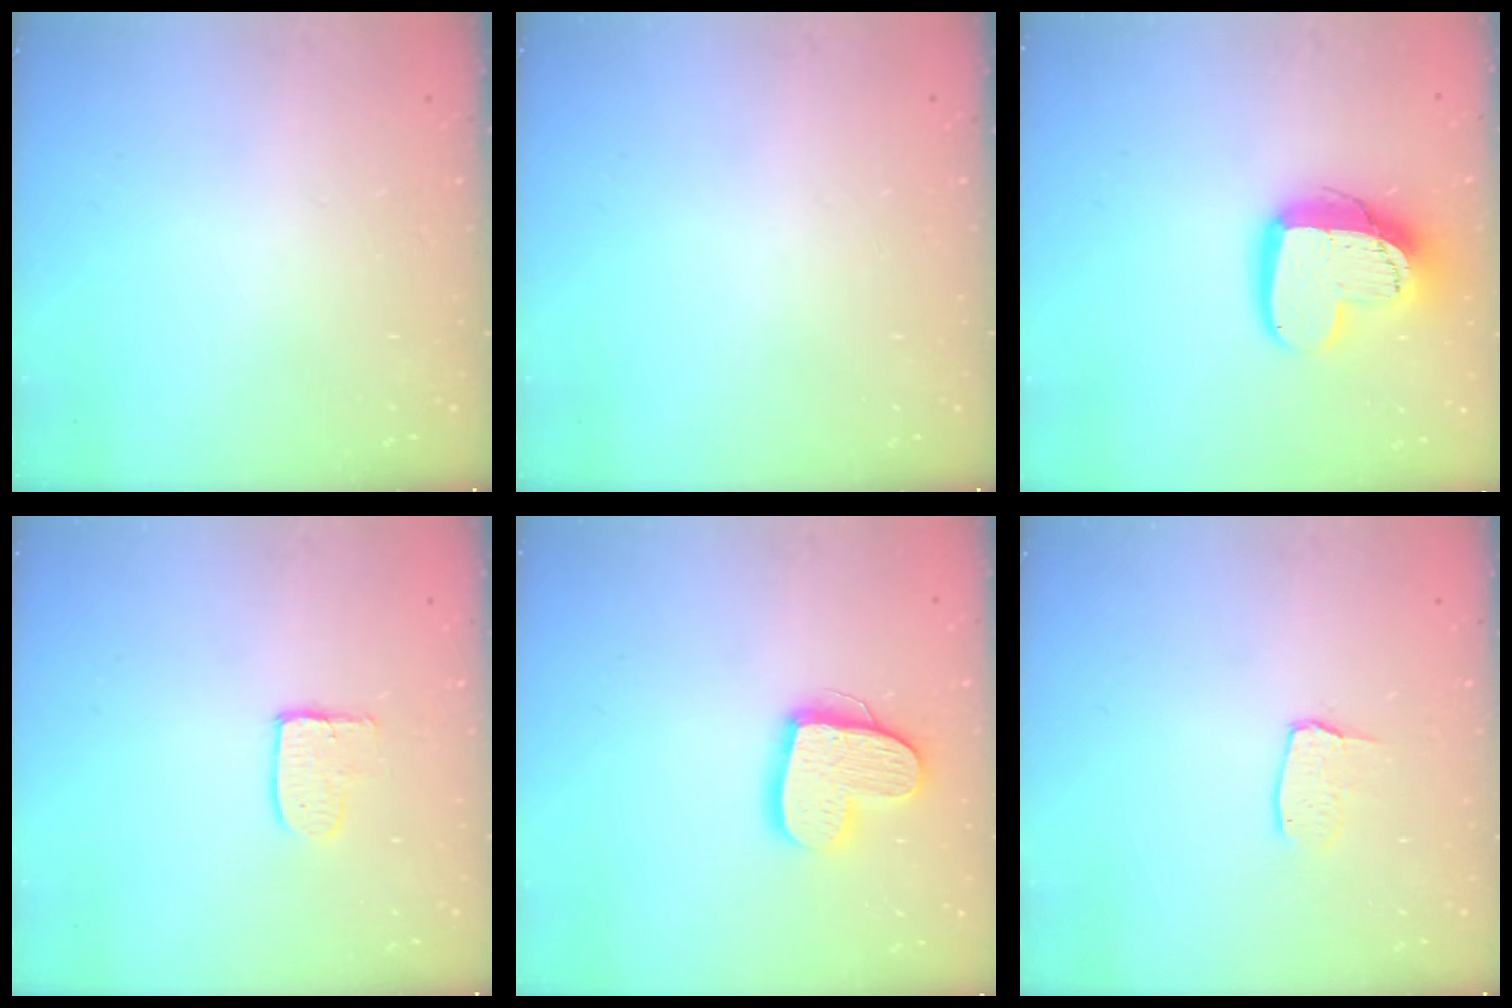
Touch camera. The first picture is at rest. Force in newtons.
{"total": 0.0}
{"total": 14.7, "press": 14.6, "slide": 1.2}
{"total": 5.5, "press": 5.5, "slide": 0.2}
{"total": 15.0, "press": 15.0, "slide": 1.1}
{"total": 3.0, "press": 3.0, "slide": 0.2}